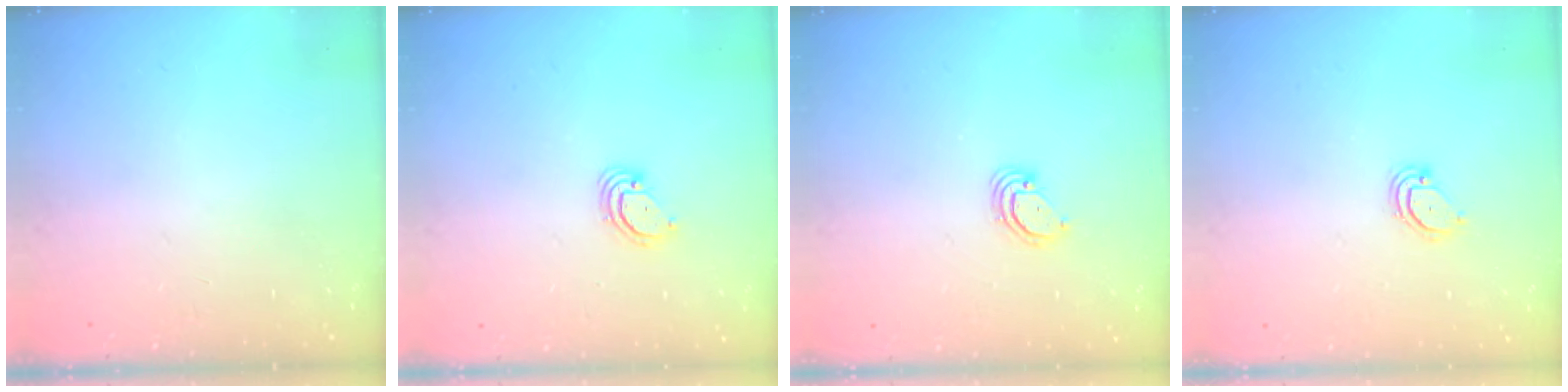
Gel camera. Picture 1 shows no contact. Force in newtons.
{"total": 2.9, "press": 2.9, "slide": 0.2}
{"total": 2.9, "press": 2.9, "slide": 0.2}
{"total": 3.4, "press": 3.4, "slide": 0.2}